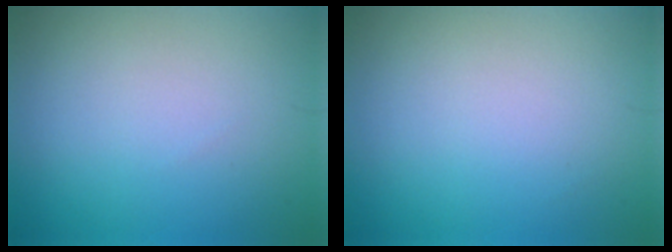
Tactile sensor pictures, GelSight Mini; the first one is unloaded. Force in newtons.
{"total": 0.0}